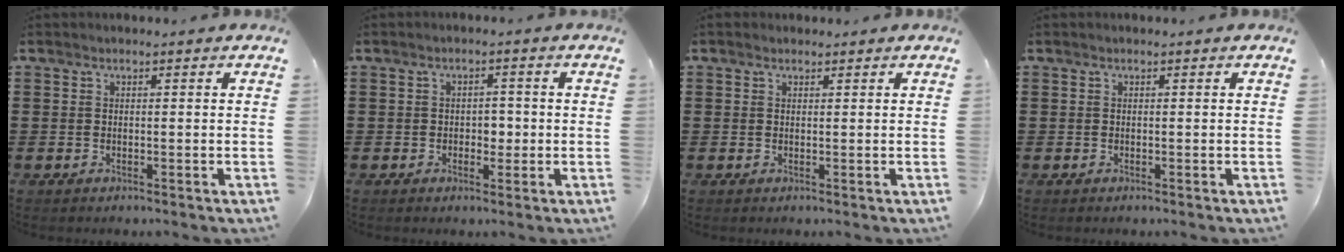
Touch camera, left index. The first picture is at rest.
{"total": 2.3, "force": [-0.3, 1.6, 1.7], "torque": [-0.035, 0.006, -0.009]}
{"total": 0.5, "force": [0.3, 0.4, 0.1], "torque": [-0.004, 0.003, 0.006]}
{"total": 0.0}